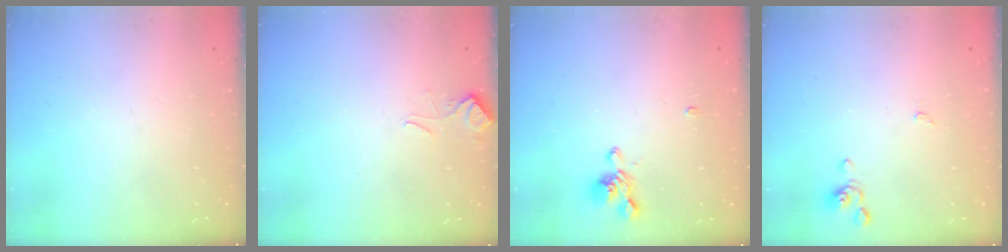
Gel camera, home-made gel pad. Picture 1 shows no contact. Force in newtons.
{"total": 3.2, "press": 3.1, "slide": 0.7}
{"total": 1.5, "press": 1.3, "slide": 0.8}
{"total": 0.0}